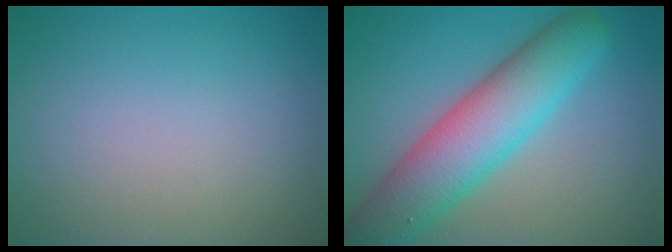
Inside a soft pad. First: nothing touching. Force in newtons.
{"total": 8.3, "press": 8.3, "slide": 0.4}